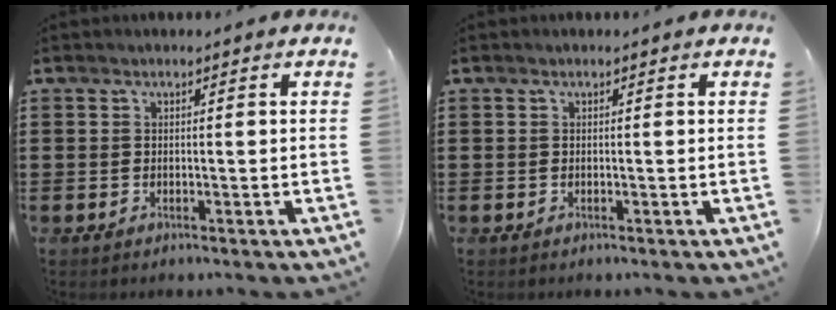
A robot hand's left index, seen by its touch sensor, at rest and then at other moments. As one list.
[{"total": 0.0}]